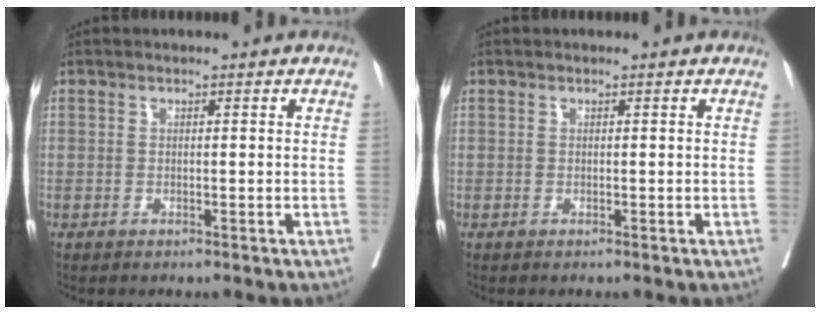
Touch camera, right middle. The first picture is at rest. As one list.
[{"total": 0.0}]